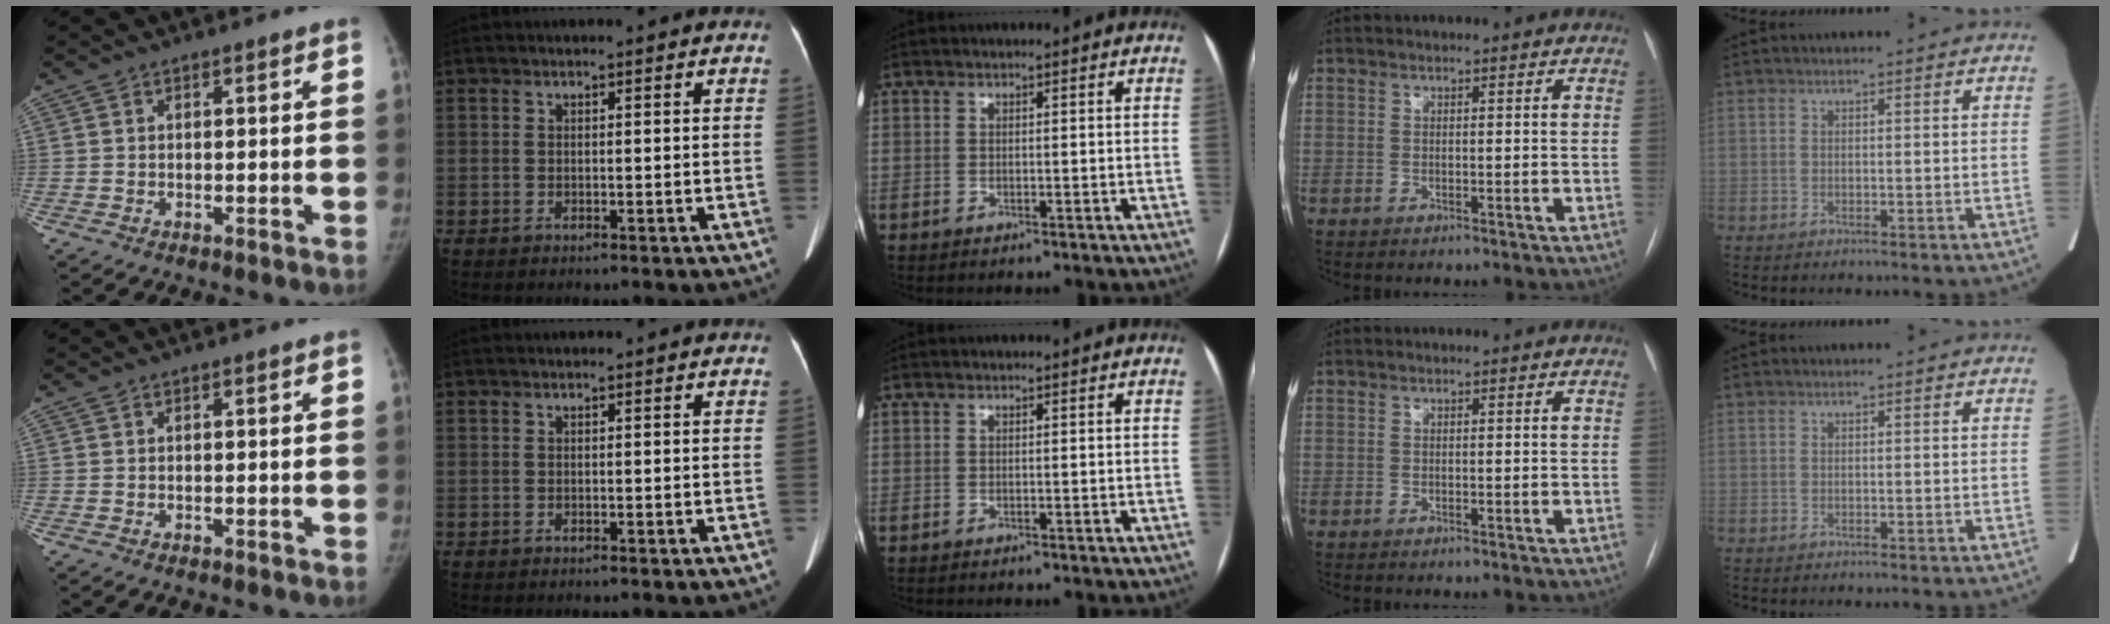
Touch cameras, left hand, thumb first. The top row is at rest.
{}